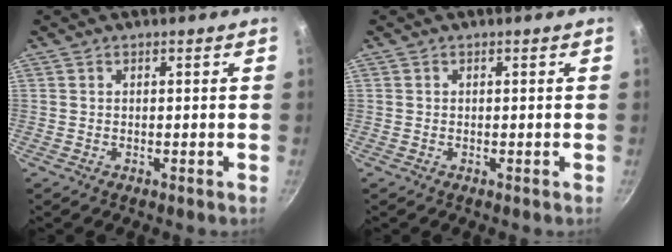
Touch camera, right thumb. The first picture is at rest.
{"total": 0.0}